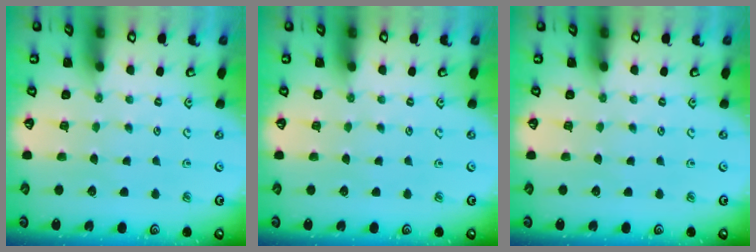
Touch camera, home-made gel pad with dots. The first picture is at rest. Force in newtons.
{"total": 0.0}
{"total": 0.0}